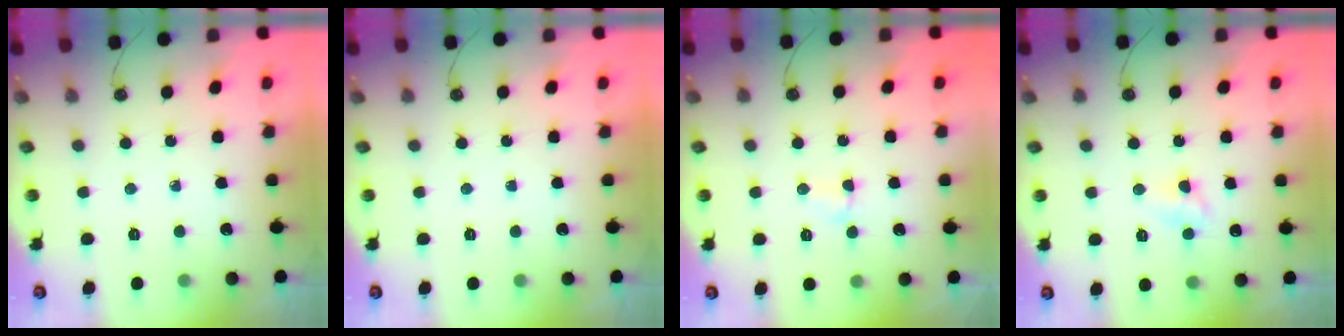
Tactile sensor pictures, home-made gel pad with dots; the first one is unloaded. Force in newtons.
{"total": 0.0}
{"total": 2.9, "press": 2.8, "slide": 0.6}
{"total": 4.3, "press": 4.3, "slide": 0.6}